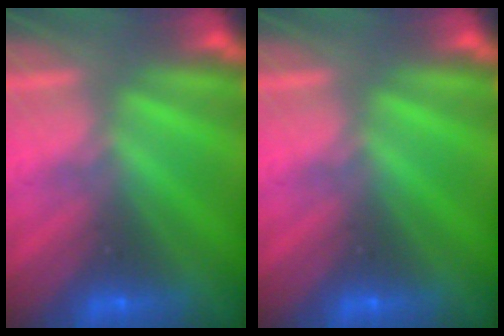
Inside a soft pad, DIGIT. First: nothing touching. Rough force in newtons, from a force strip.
{"total": 0.0}